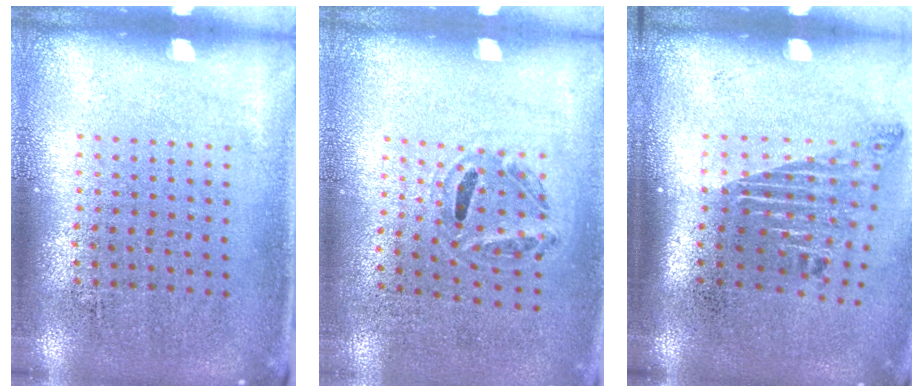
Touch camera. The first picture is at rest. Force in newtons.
{"total": 1.2, "press": 0.8, "slide": 0.9}
{"total": 1.8, "press": 1.2, "slide": 1.4}